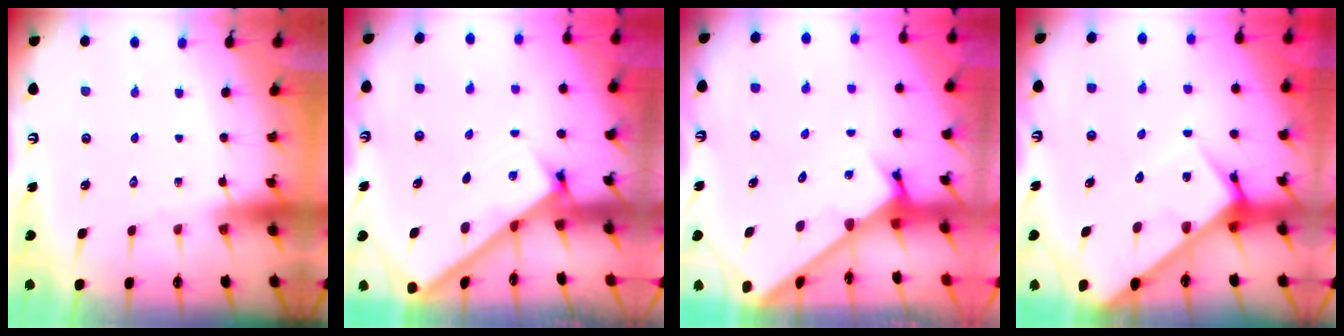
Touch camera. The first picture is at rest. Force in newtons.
{"total": 2.9, "press": 2.8, "slide": 0.4}
{"total": 2.4, "press": 2.4, "slide": 0.2}
{"total": 6.8, "press": 6.8, "slide": 0.6}